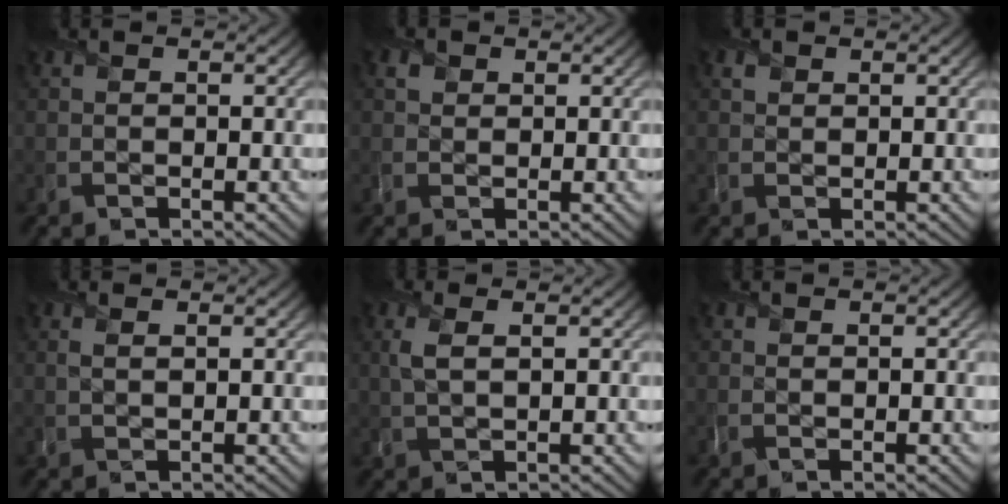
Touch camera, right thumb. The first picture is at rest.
{"total": 1.2, "force": [0.5, 1.1, 0.1], "torque": [-0.001, -0.001, 0.010]}
{"total": 0.8, "force": [0.5, 0.7, 0.0], "torque": [0.001, -0.002, 0.009]}
{"total": 1.1, "force": [0.7, 0.3, 0.8], "torque": [-0.014, 0.000, 0.012]}
{"total": 2.9, "force": [1.0, 1.0, 2.5], "torque": [-0.065, 0.003, 0.021]}
{"total": 0.0}